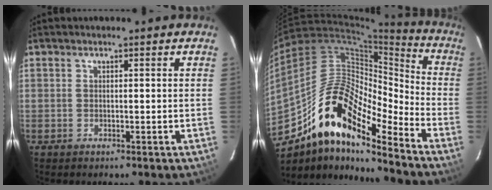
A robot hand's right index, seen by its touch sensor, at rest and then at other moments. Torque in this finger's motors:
{"motor_torque": [0.60, -0.68, 1.02, 0.20]}